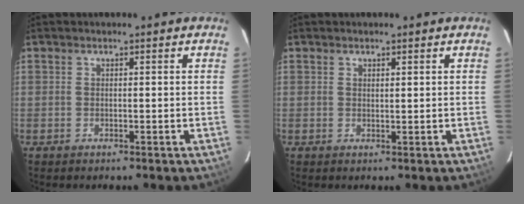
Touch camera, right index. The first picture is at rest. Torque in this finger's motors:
{"motor_torque": [-0.05, 0.12, -0.08, 0.00]}